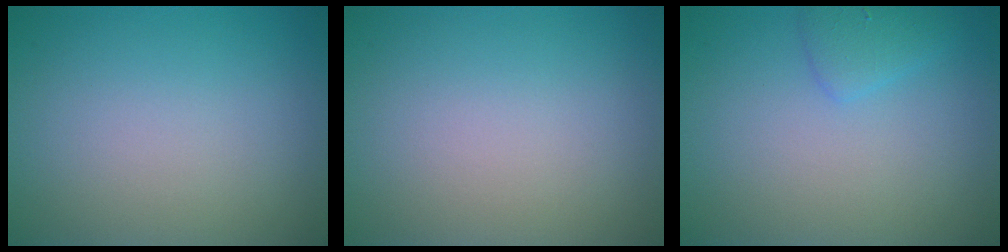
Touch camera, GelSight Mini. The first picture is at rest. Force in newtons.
{"total": 0.0}
{"total": 1.6, "press": 1.6, "slide": 0.1}